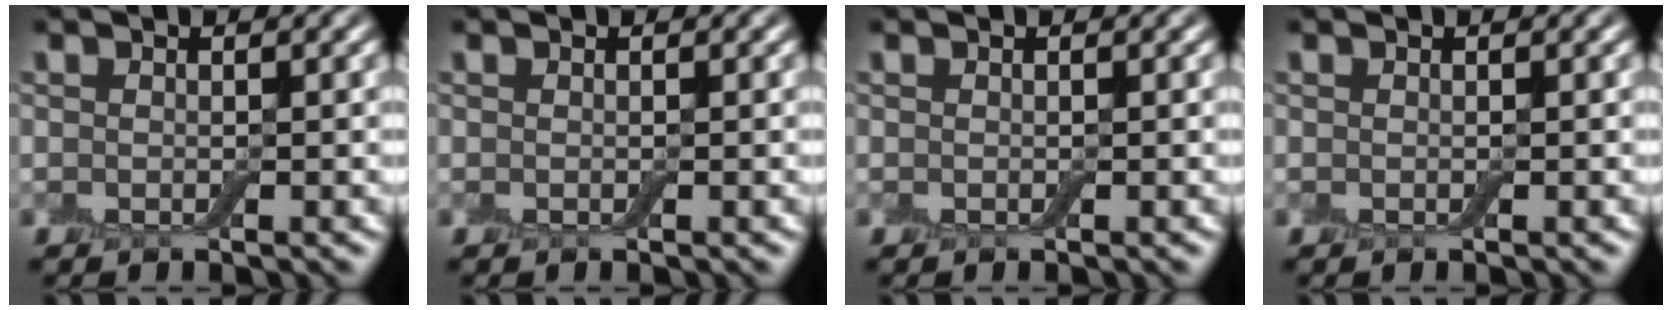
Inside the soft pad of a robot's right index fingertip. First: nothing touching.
{"total": 0.0}
{"total": 0.0}
{"total": 0.0}